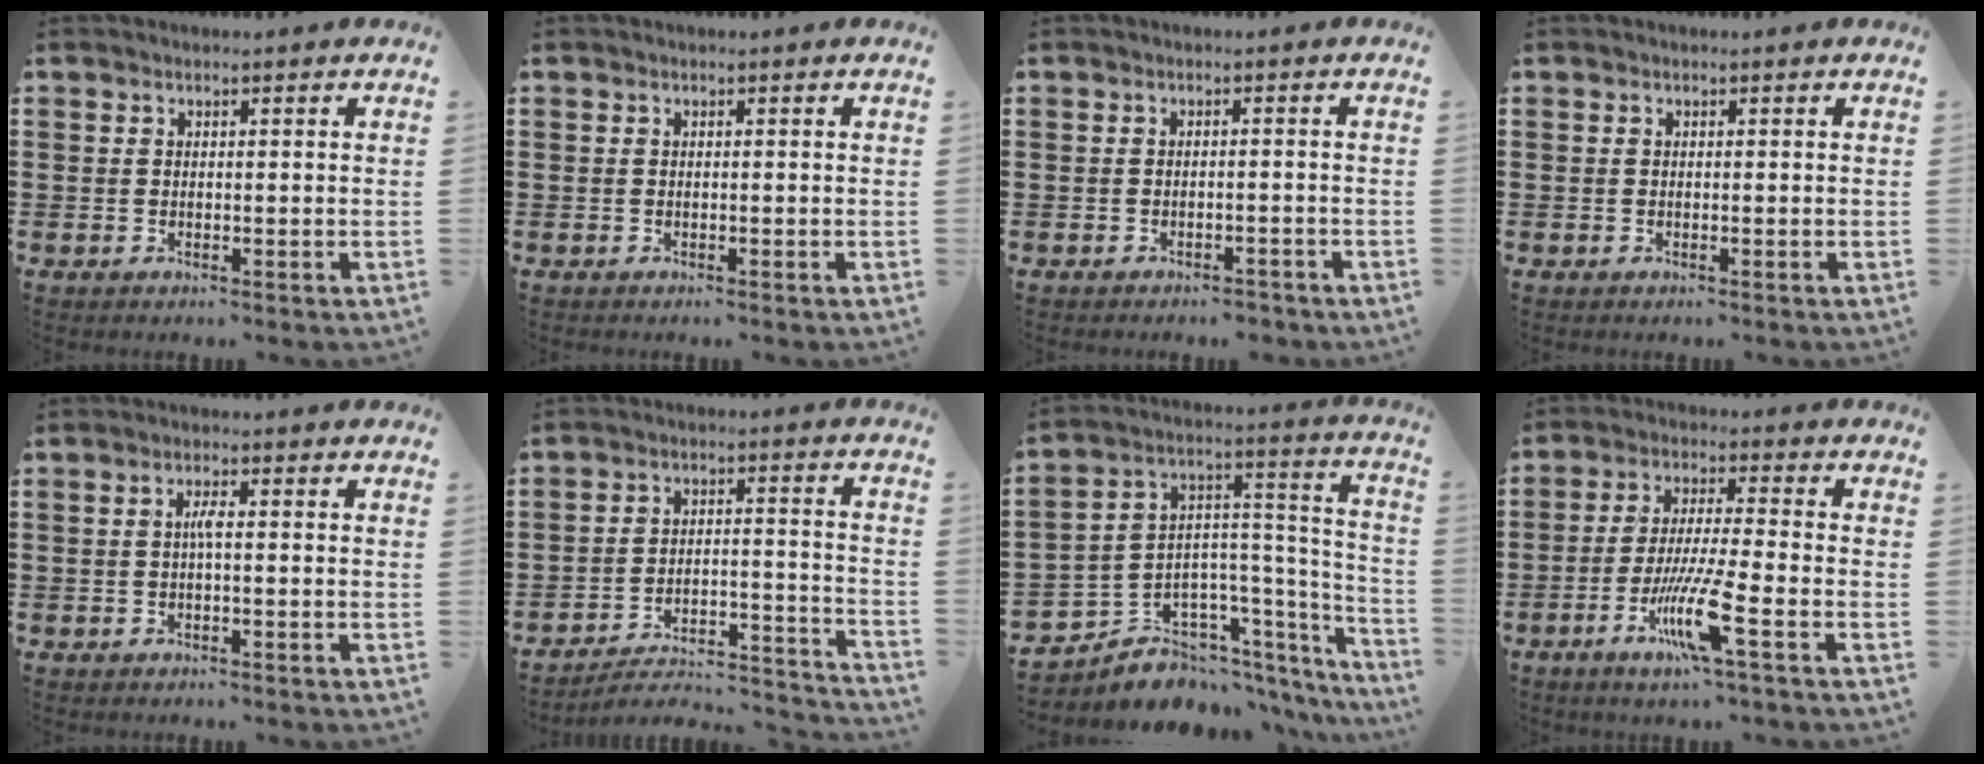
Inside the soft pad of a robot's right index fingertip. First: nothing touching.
{"total": 0.0}
{"total": 1.7, "force": [-1.7, 0.4, 0.0], "torque": [-0.008, 0.001, -0.038]}
{"total": 0.0}
{"total": 2.0, "force": [-0.2, 0.2, 2.0], "torque": [-0.040, 0.001, -0.005]}
{"total": 3.2, "force": [-3.0, 0.9, 1.0], "torque": [-0.027, -0.008, -0.068]}
{"total": 4.9, "force": [-3.1, 3.8, 0.2], "torque": [-0.018, -0.019, -0.054]}
{"total": 9.5, "force": [-4.7, 0.4, 8.3], "torque": [-0.174, -0.013, -0.092]}